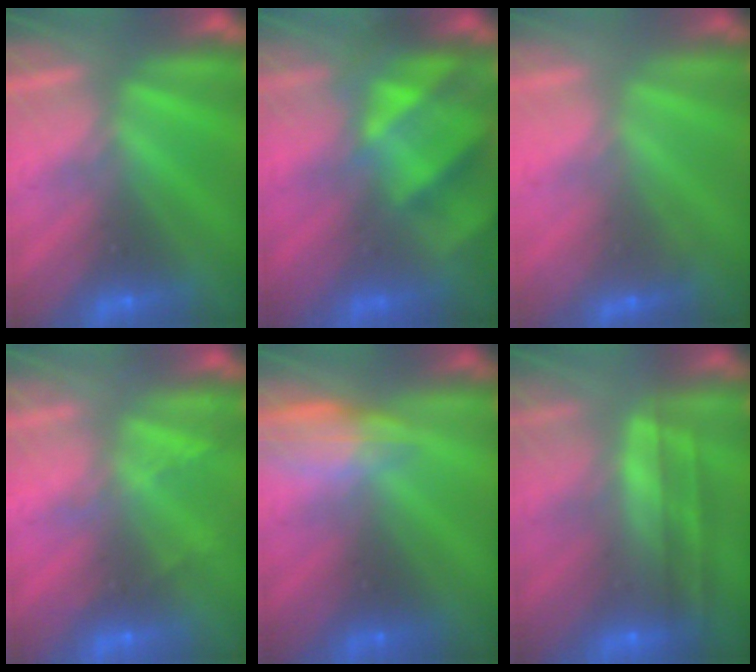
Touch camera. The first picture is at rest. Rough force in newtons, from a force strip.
{"total": 4.7}
{"total": 2.3}
{"total": 2.2}
{"total": 2.8}
{"total": 8.0}